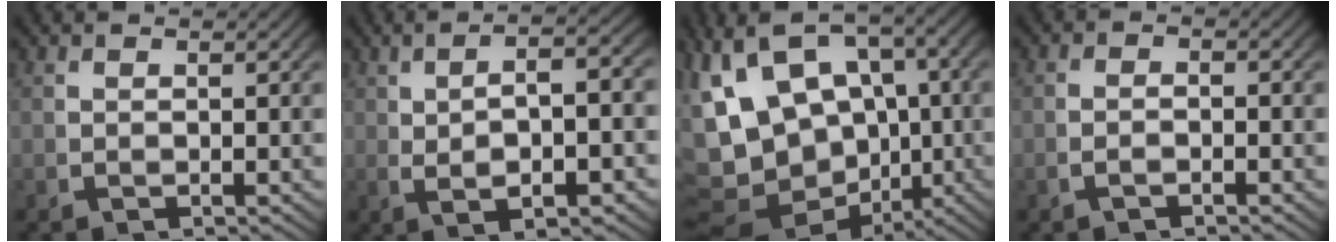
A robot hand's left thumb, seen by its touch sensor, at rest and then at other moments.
{"total": 5.7, "force": [0.1, 2.0, 5.4], "torque": [-0.086, 0.007, 0.011]}
{"total": 15.9, "force": [-1.8, 12.2, 10.0], "torque": [-0.214, -0.059, -0.001]}
{"total": 1.0, "force": [-0.8, 0.3, 0.5], "torque": [-0.014, -0.002, -0.017]}